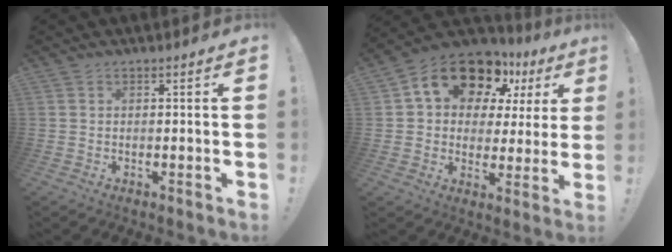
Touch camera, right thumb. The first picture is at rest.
{"total": 16.3, "force": [9.9, 9.7, 8.5], "torque": [-0.133, -0.060, 0.177]}